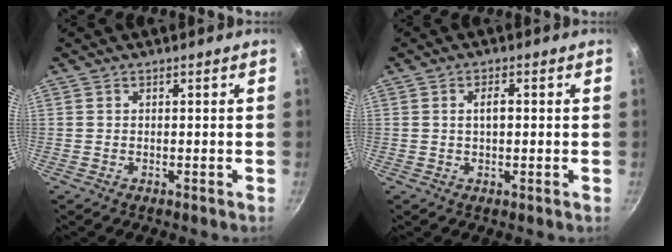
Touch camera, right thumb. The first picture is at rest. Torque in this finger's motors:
{"motor_torque": [-0.51, 0.29, 0.22, 0.00, 0.01]}